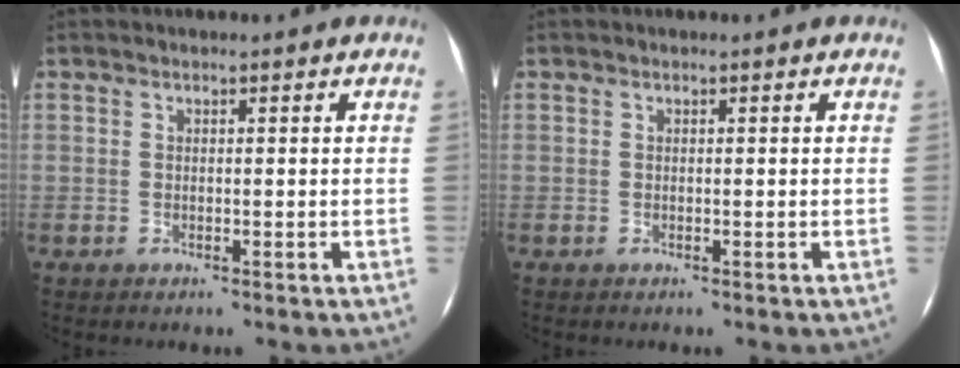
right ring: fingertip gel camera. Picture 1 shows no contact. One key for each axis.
{"total": 0.0}